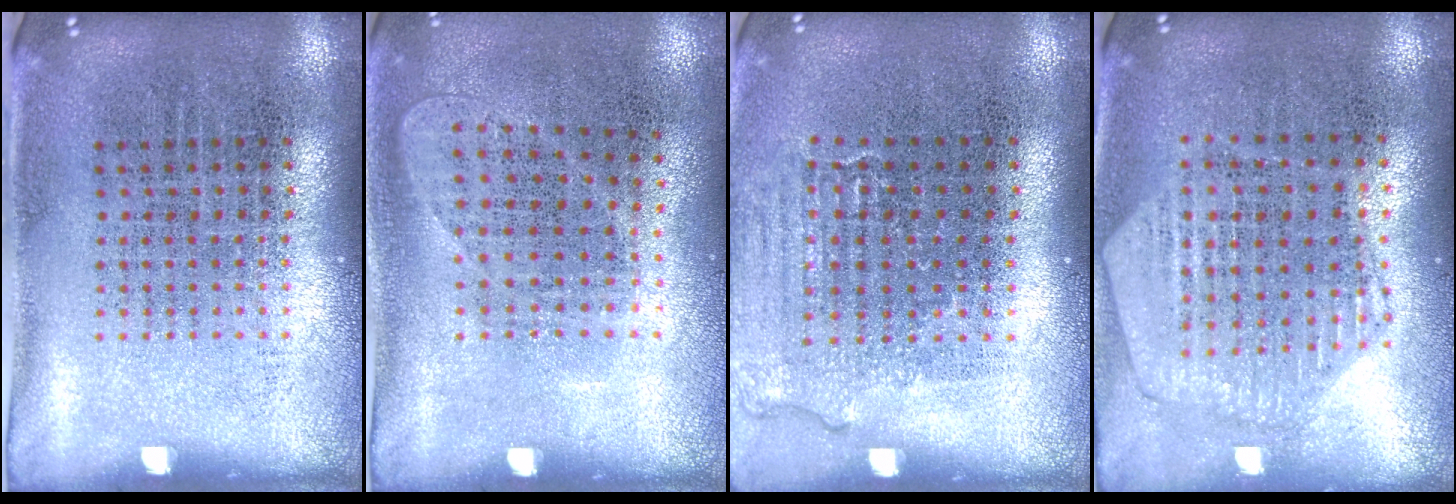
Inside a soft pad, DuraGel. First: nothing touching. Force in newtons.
{"total": 0.9, "press": 0.8, "slide": 0.4}
{"total": 1.1, "press": 1.1, "slide": 0.2}
{"total": 1.2, "press": 1.2, "slide": 0.1}